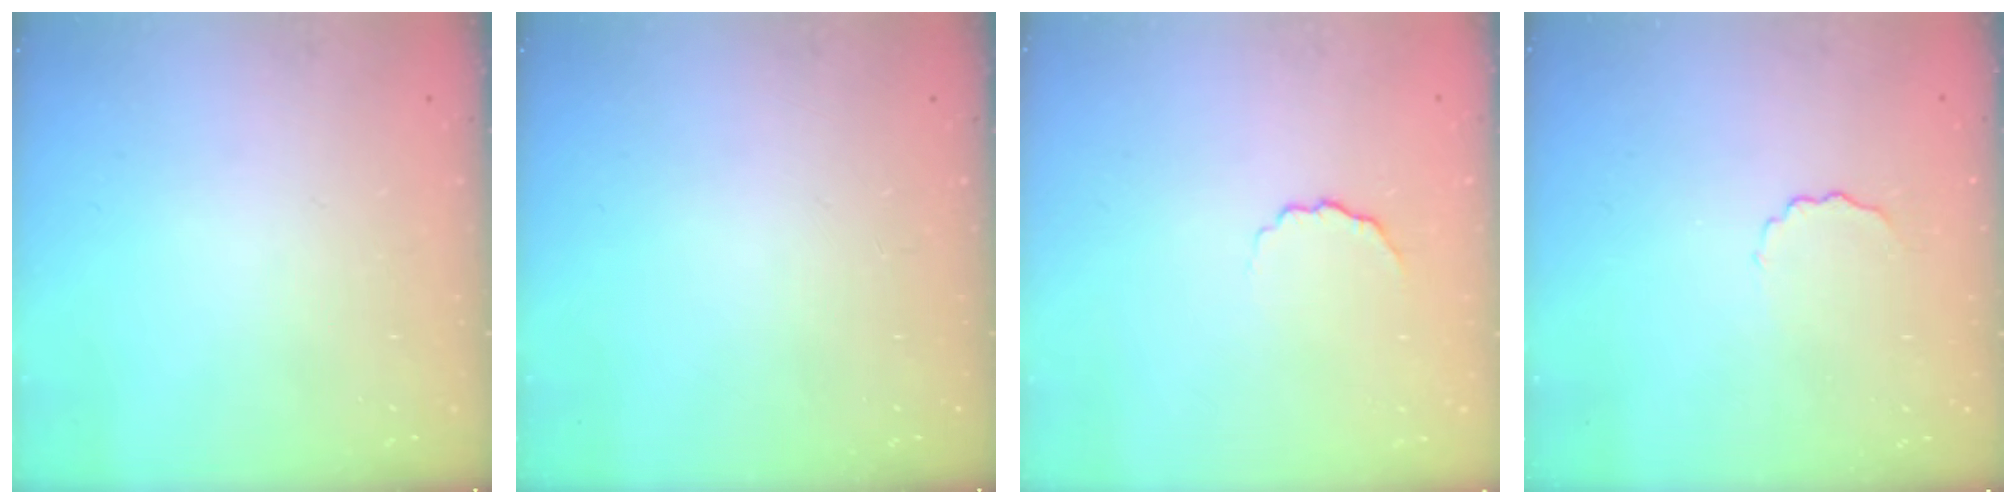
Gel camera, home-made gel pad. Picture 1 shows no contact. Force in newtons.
{"total": 0.0}
{"total": 3.9, "press": 3.8, "slide": 0.8}
{"total": 4.1, "press": 4.0, "slide": 0.8}